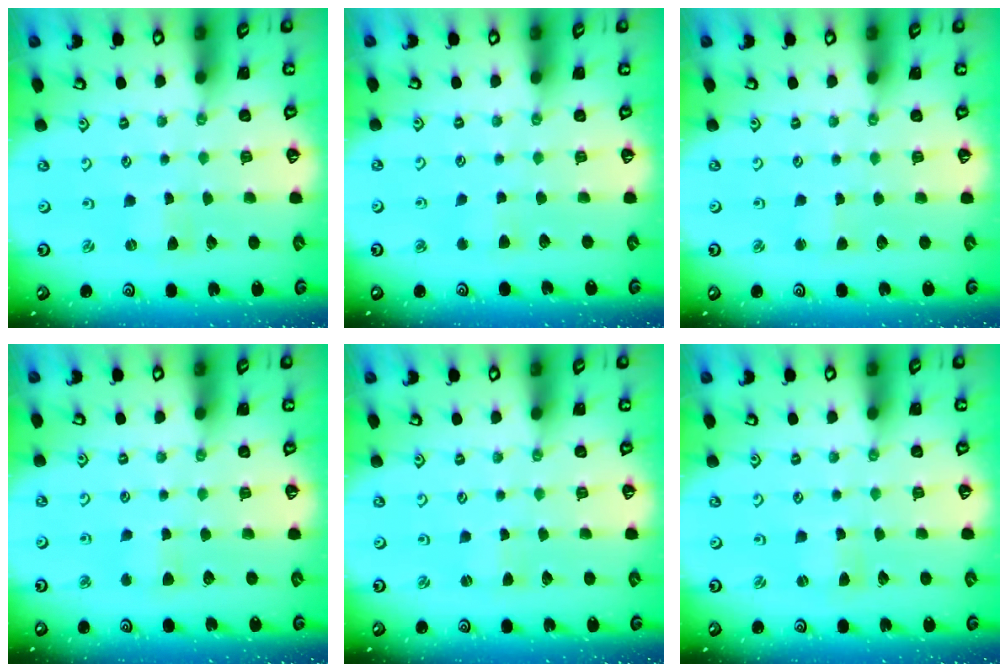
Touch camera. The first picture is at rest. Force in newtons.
{"total": 2.7, "press": 2.7, "slide": 0.4}
{"total": 1.6, "press": 1.6, "slide": 0.3}
{"total": 2.8, "press": 2.8, "slide": 0.5}
{"total": 0.8, "press": 0.8, "slide": 0.2}
{"total": 0.0}